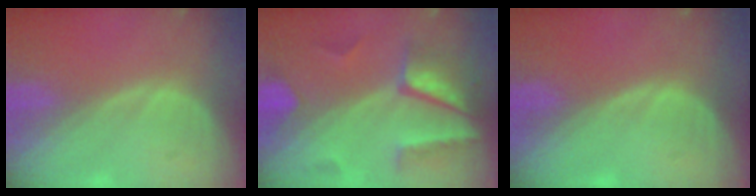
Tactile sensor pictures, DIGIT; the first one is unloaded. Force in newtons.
{"total": 8.2, "press": 7.7, "slide": 2.7}
{"total": 0.0}